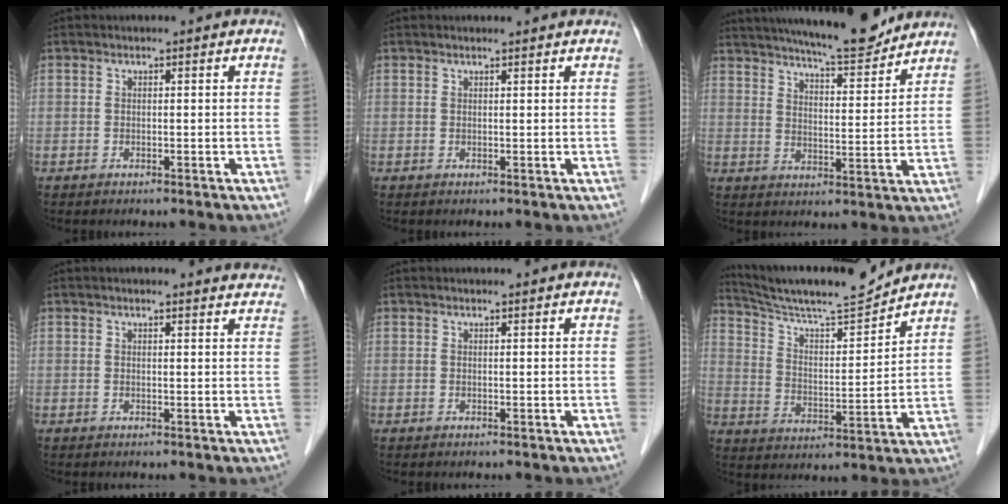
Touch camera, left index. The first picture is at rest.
{"total": 2.2, "force": [2.0, 0.2, 0.7], "torque": [-0.014, 0.013, 0.024]}
{"total": 13.8, "force": [12.5, 1.2, 5.8], "torque": [-0.091, -0.004, 0.182]}
{"total": 8.2, "force": [7.7, 1.2, 2.4], "torque": [-0.013, 0.006, 0.066]}
{"total": 1.8, "force": [1.7, 0.1, 0.6], "torque": [-0.012, 0.011, 0.023]}
{"total": 14.4, "force": [13.7, -0.5, 4.2], "torque": [-0.084, -0.004, 0.230]}